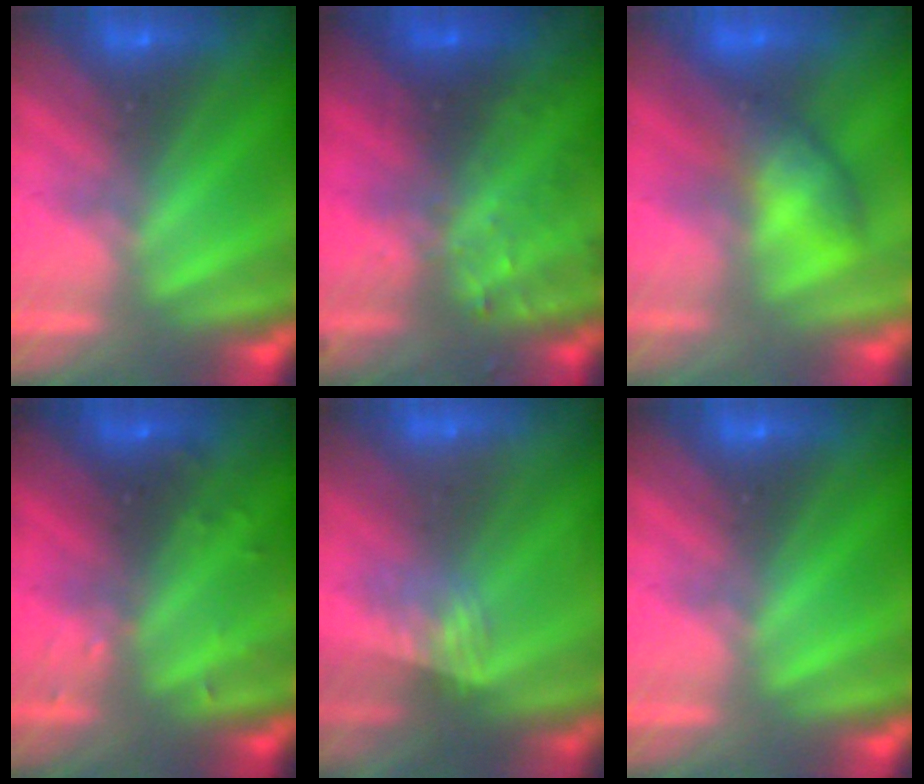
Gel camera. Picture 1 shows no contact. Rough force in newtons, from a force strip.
{"total": 7.8}
{"total": 7.4}
{"total": 2.9}
{"total": 3.9}
{"total": 0.0}